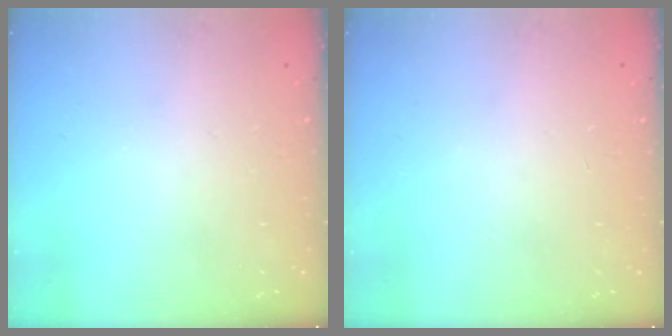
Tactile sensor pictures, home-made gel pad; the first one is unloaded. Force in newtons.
{"total": 0.0}